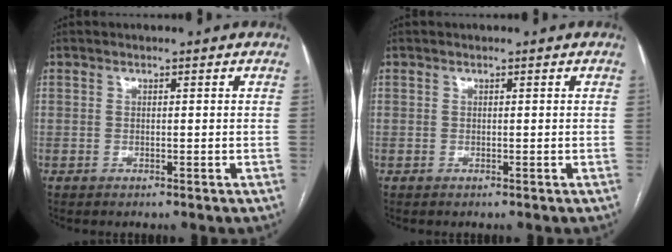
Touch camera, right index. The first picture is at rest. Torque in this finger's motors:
{"motor_torque": [0.00, 0.00, 0.00, 0.00]}